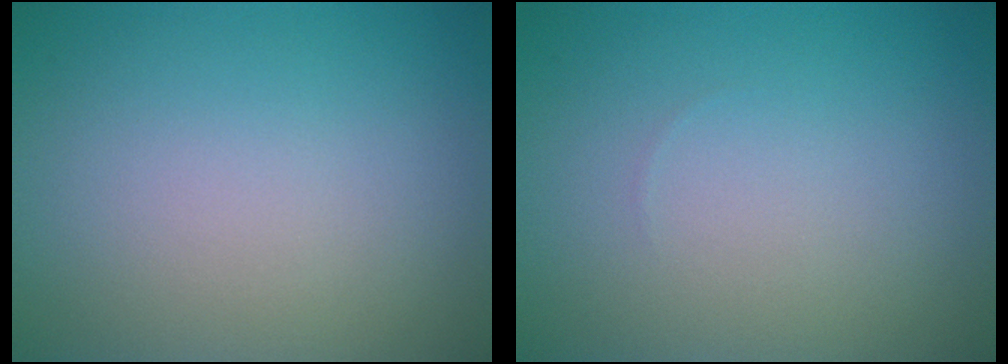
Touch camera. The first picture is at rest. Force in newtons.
{"total": 0.0}